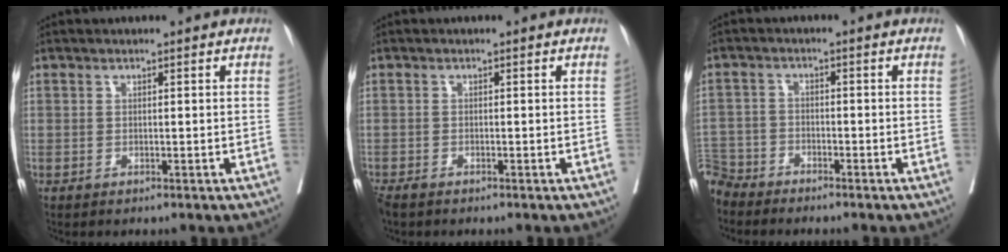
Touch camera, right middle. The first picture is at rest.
{"total": 2.6, "force": [-2.1, 0.9, 1.2], "torque": [-0.025, -0.008, -0.034]}
{"total": 5.4, "force": [-5.1, 1.5, -0.6], "torque": [0.018, -0.004, -0.105]}